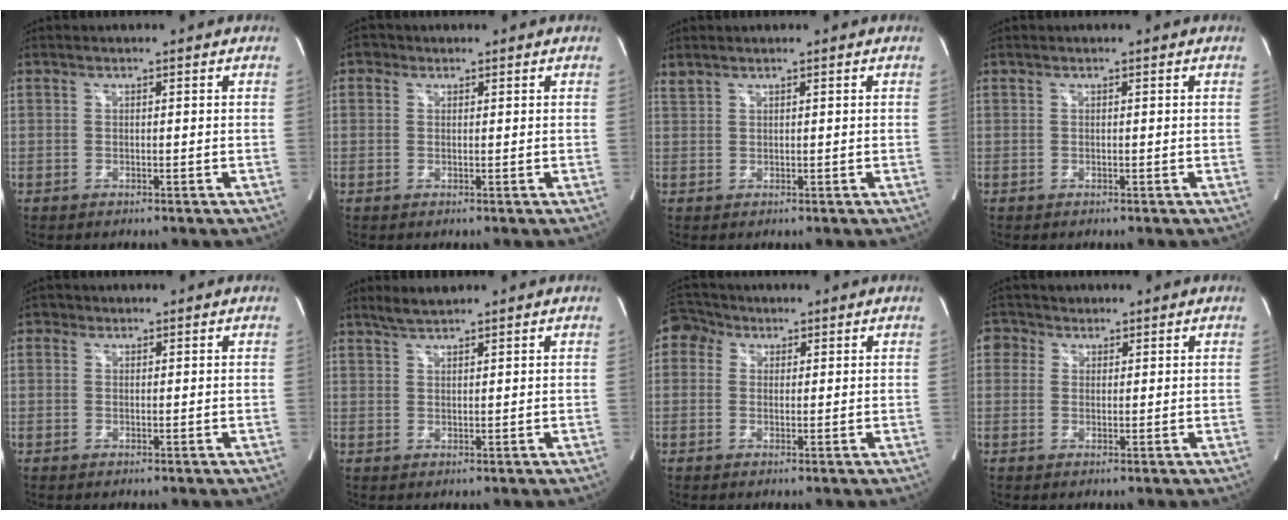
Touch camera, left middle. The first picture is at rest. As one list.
[{"total": 1.3, "force": [0.7, 1.1, 0.2], "torque": [-0.002, 0.003, 0.005]}, {"total": 1.1, "force": [1.0, 0.1, 0.1], "torque": [-0.013, 0.010, 0.029]}, {"total": 0.0}, {"total": 1.1, "force": [0.6, 0.9, 0.1], "torque": [0.002, 0.001, 0.004]}, {"total": 2.7, "force": [2.5, 0.0, 1.1], "torque": [-0.030, 0.008, 0.049]}, {"total": 4.3, "force": [1.9, 3.7, 1.2], "torque": [-0.028, 0.022, 0.033]}, {"total": 2.9, "force": [1.4, 2.5, 0.2], "torque": [-0.003, 0.015, 0.020]}]